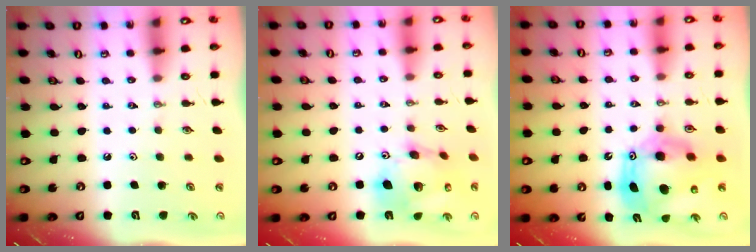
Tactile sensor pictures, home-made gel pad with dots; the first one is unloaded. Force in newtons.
{"total": 17.2, "press": 17.0, "slide": 3.2}
{"total": 15.3, "press": 15.2, "slide": 1.5}